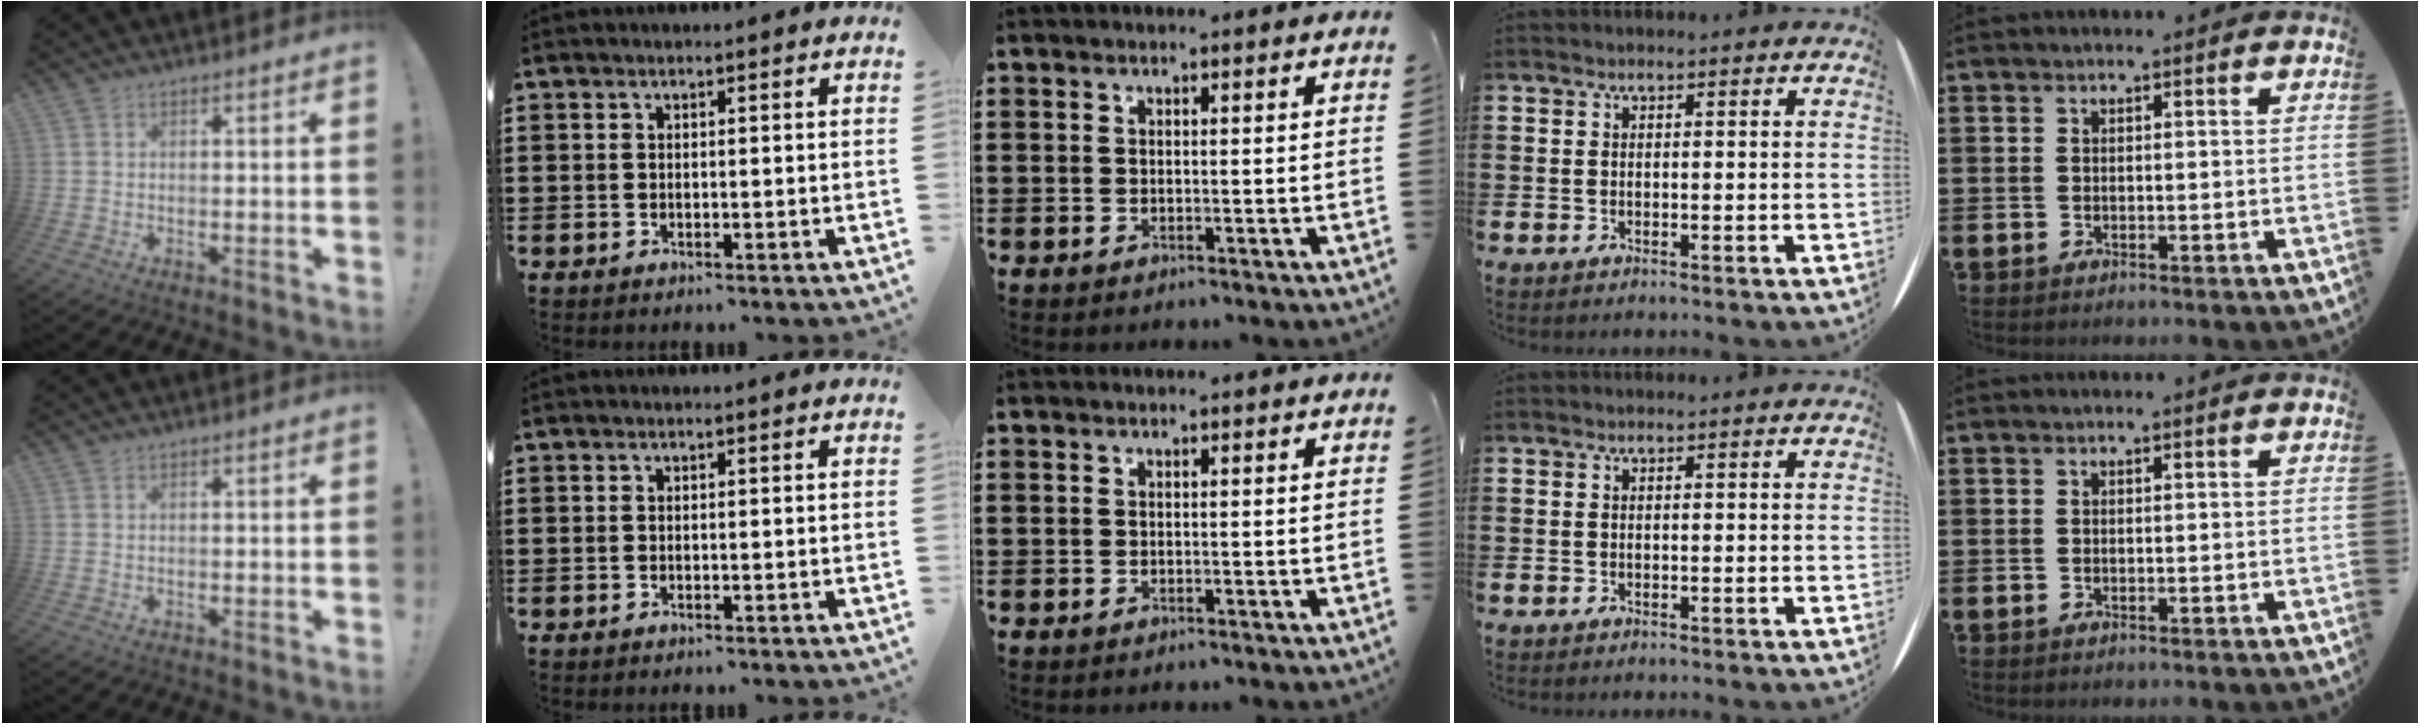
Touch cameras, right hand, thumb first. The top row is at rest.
{}